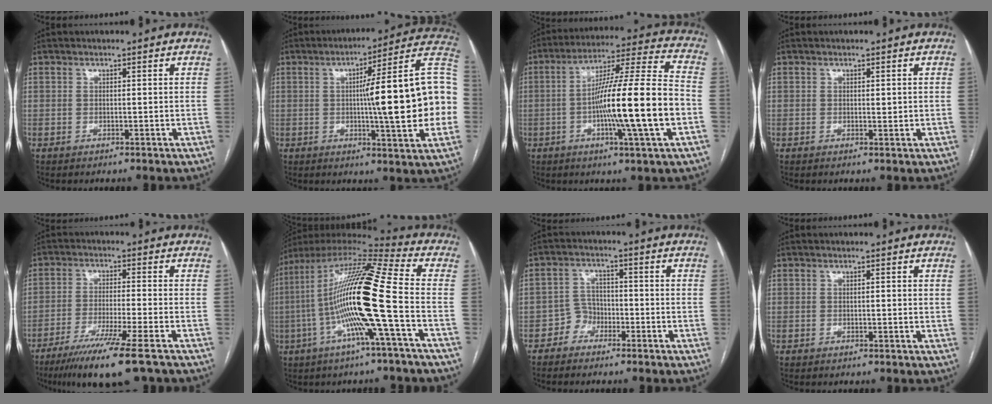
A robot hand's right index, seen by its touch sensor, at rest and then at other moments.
{"total": 21.1, "force": [-0.4, 0.9, 21.1], "torque": [-0.221, 0.033, -0.009]}
{"total": 18.4, "force": [-3.9, -0.6, 18.0], "torque": [-0.295, 0.000, -0.071]}
{"total": 1.1, "force": [0.1, 0.3, 1.0], "torque": [-0.015, -0.001, 0.001]}
{"total": 11.3, "force": [-7.8, -0.9, 8.2], "torque": [-0.138, -0.035, -0.126]}
{"total": 19.7, "force": [-3.3, -0.1, 19.4], "torque": [-0.366, 0.007, -0.075]}
{"total": 3.3, "force": [-2.0, 2.6, 0.1], "torque": [0.000, 0.013, -0.041]}
{"total": 0.7, "force": [0.3, 0.2, 0.7], "torque": [-0.014, 0.000, 0.003]}